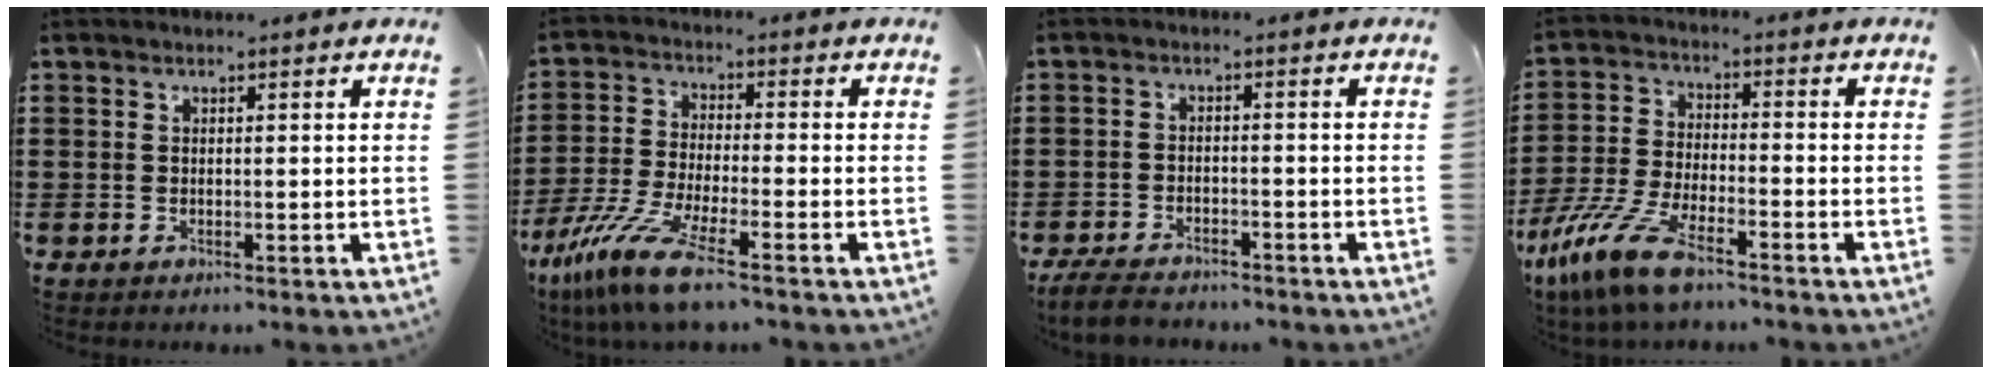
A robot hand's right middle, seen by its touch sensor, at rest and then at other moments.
{"total": 10.1, "force": [-7.2, 1.3, 7.0], "torque": [-0.168, -0.012, -0.148]}
{"total": 3.9, "force": [-3.7, 0.8, 1.0], "torque": [-0.032, -0.001, -0.078]}
{"total": 10.7, "force": [-8.1, 2.2, 6.7], "torque": [-0.166, 0.001, -0.166]}